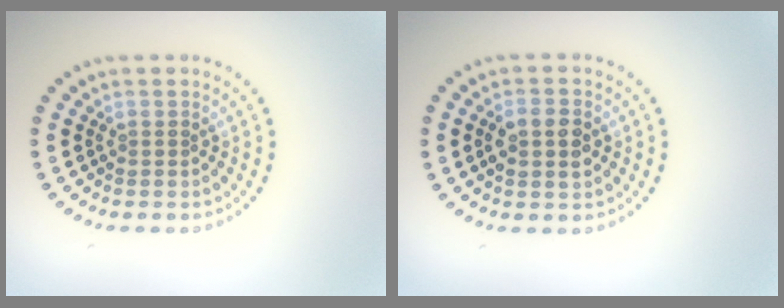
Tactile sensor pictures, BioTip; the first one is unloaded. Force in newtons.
{"total": 2.6, "press": 2.6, "slide": 0.3}